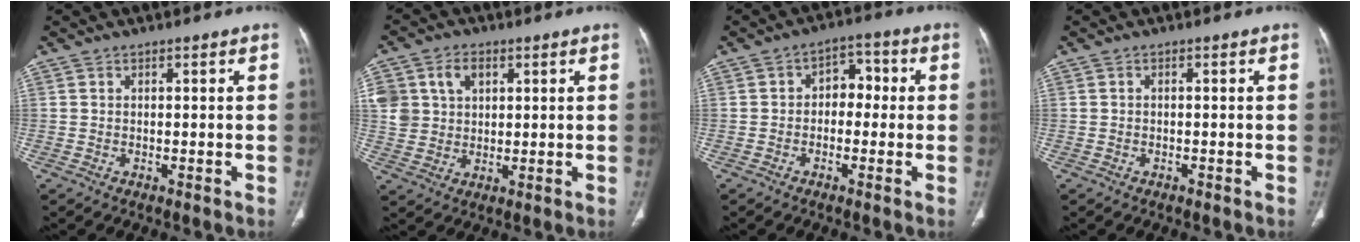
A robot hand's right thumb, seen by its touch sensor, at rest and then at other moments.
{"total": 9.3, "force": [3.1, 7.2, 4.9], "torque": [-0.080, -0.001, 0.067]}
{"total": 5.7, "force": [-0.2, 4.1, 3.9], "torque": [-0.026, 0.026, -0.014]}
{"total": 0.5, "force": [-0.4, 0.3, 0.2], "torque": [-0.004, 0.000, -0.009]}